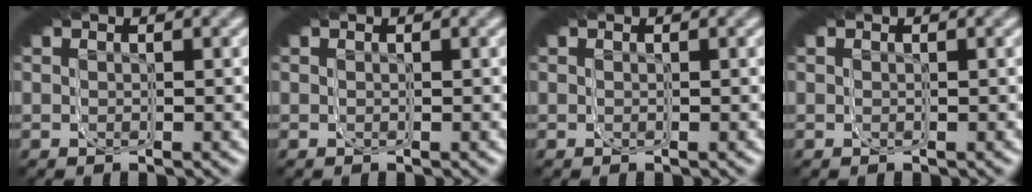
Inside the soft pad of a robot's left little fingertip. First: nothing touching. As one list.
[{"total": 0.0}, {"total": 0.0}, {"total": 0.0}]